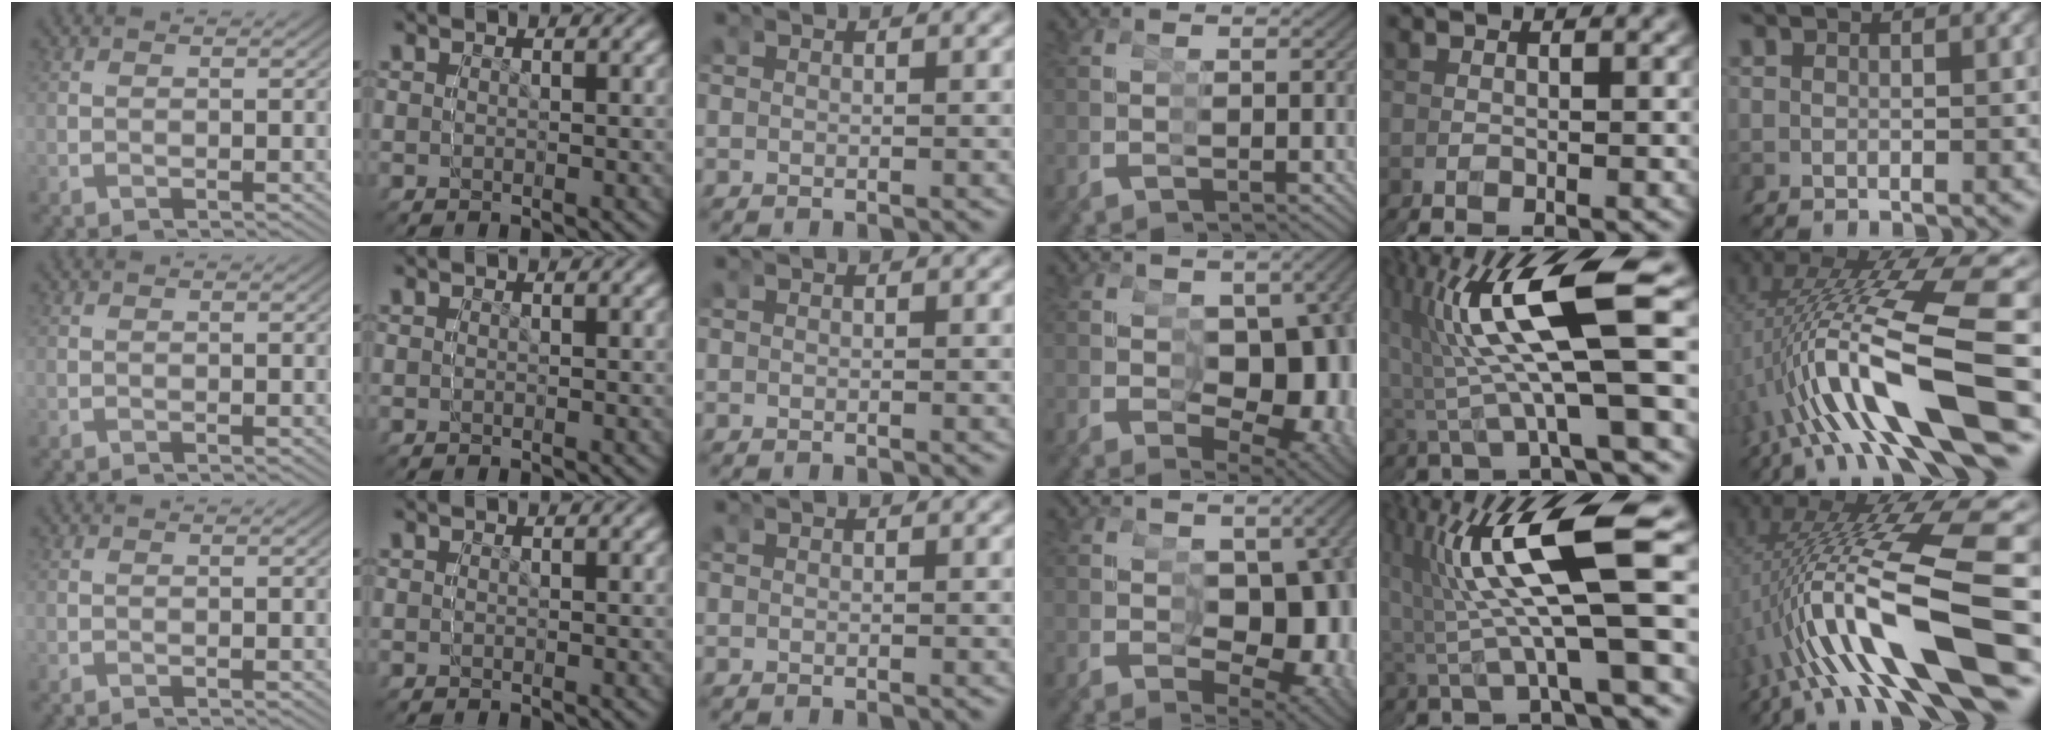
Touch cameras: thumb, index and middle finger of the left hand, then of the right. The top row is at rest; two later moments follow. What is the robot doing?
{"motion": "grasp_and_lifting", "object": "condiment"}